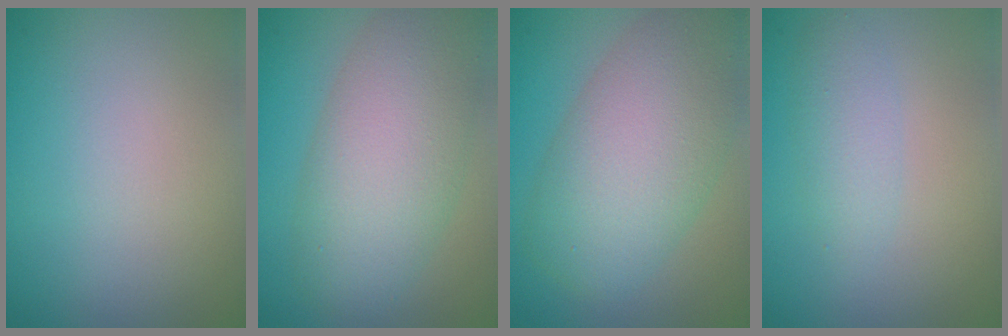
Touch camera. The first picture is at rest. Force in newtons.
{"total": 8.1, "press": 8.1, "slide": 0.6}
{"total": 9.3, "press": 9.2, "slide": 0.4}
{"total": 2.0, "press": 2.0, "slide": 0.0}